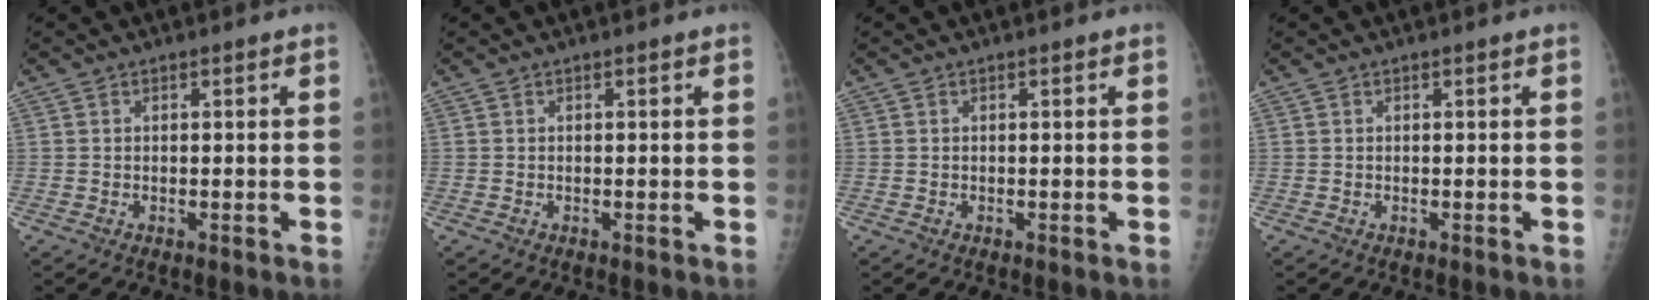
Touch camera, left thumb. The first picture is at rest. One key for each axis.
{"total": 0.0}
{"total": 0.0}
{"total": 0.0}